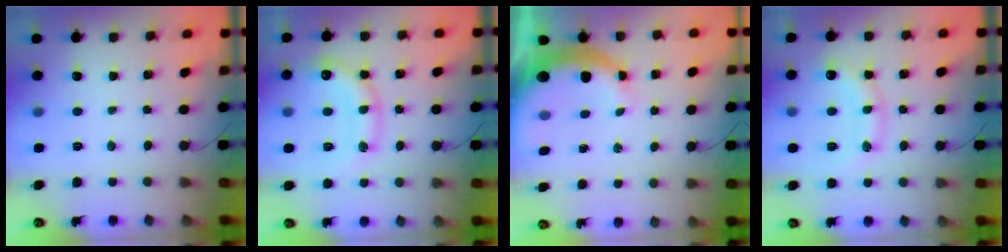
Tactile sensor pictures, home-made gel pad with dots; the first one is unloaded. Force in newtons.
{"total": 14.7, "press": 14.6, "slide": 1.5}
{"total": 9.7, "press": 9.5, "slide": 1.8}
{"total": 12.8, "press": 12.8, "slide": 0.3}